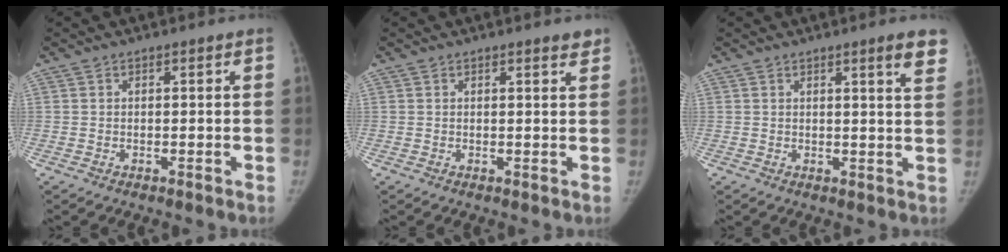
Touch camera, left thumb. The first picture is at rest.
{"total": 1.5, "force": [1.2, 0.3, 0.8], "torque": [-0.007, -0.009, 0.015]}
{"total": 5.1, "force": [3.4, 0.3, 3.8], "torque": [-0.039, -0.017, 0.038]}